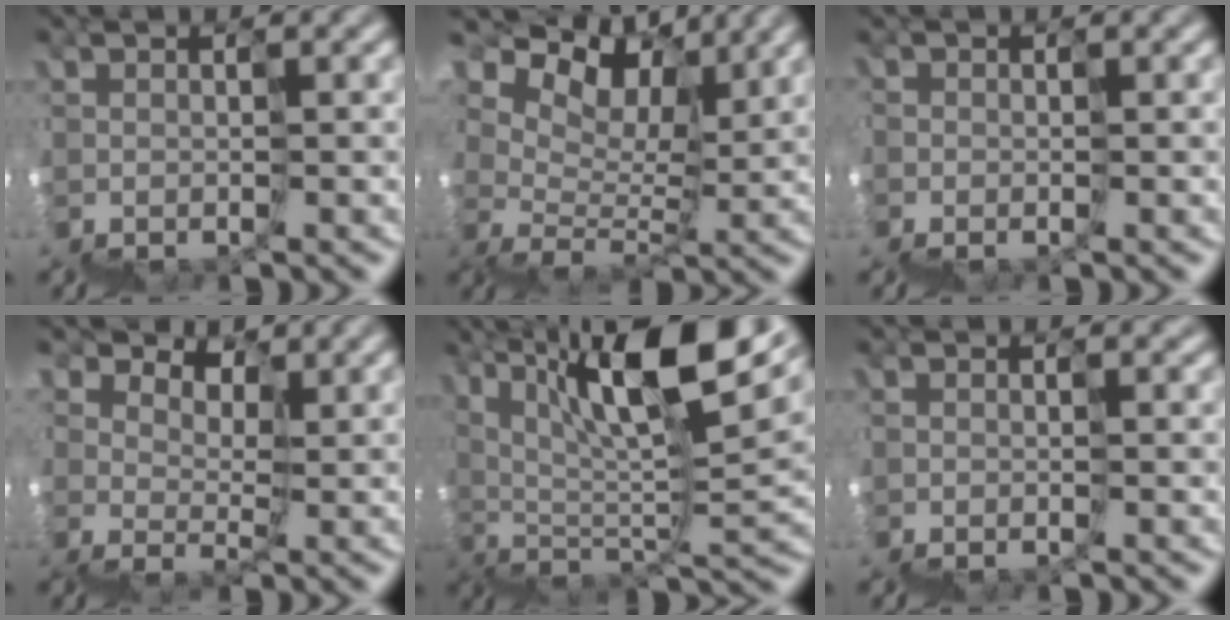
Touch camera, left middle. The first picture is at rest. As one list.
[{"total": 7.0, "force": [6.6, 2.3, 0.6], "torque": [-0.013, 0.025, 0.107]}, {"total": 2.8, "force": [-1.3, 1.7, 1.8], "torque": [-0.037, -0.017, -0.019]}, {"total": 3.5, "force": [3.2, 1.2, -0.6], "torque": [0.023, 0.015, 0.061]}, {"total": 11.6, "force": [7.8, 2.9, 8.0], "torque": [-0.142, 0.028, 0.135]}, {"total": 0.9, "force": [0.0, 0.6, 0.6], "torque": [-0.011, -0.005, -0.002]}]